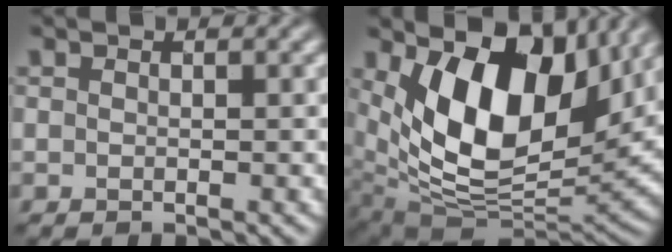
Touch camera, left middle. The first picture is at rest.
{"total": 14.2, "force": [4.8, 7.9, 10.8], "torque": [-0.175, -0.009, 0.083]}